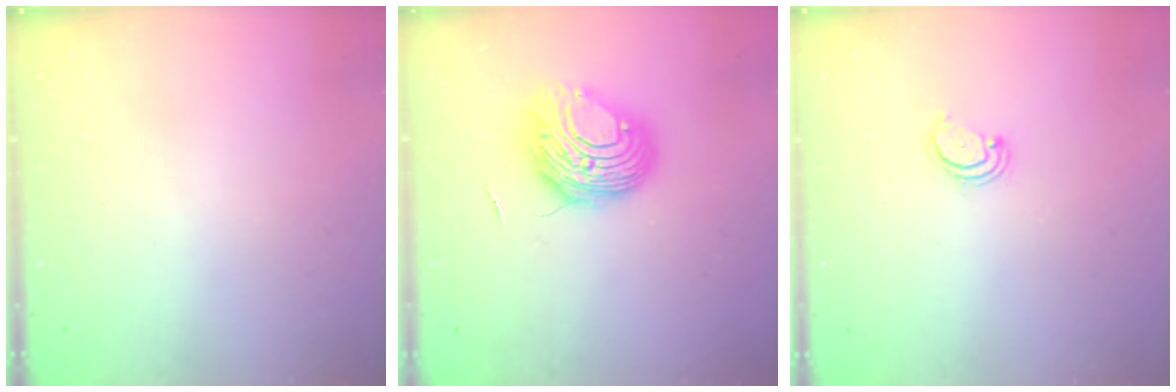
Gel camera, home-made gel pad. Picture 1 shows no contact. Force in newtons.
{"total": 9.6, "press": 9.5, "slide": 0.7}
{"total": 2.6, "press": 2.5, "slide": 0.5}